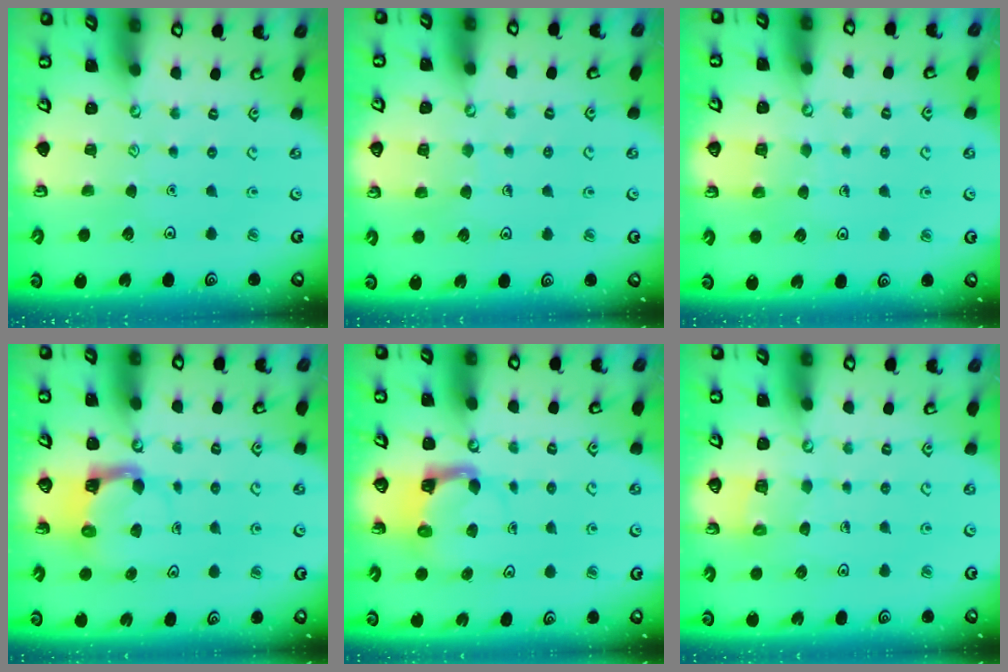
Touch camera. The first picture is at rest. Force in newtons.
{"total": 6.8, "press": 6.7, "slide": 0.6}
{"total": 3.9, "press": 3.9, "slide": 0.3}
{"total": 3.9, "press": 3.9, "slide": 0.2}
{"total": 3.9, "press": 3.9, "slide": 0.2}
{"total": 3.9, "press": 3.9, "slide": 0.4}